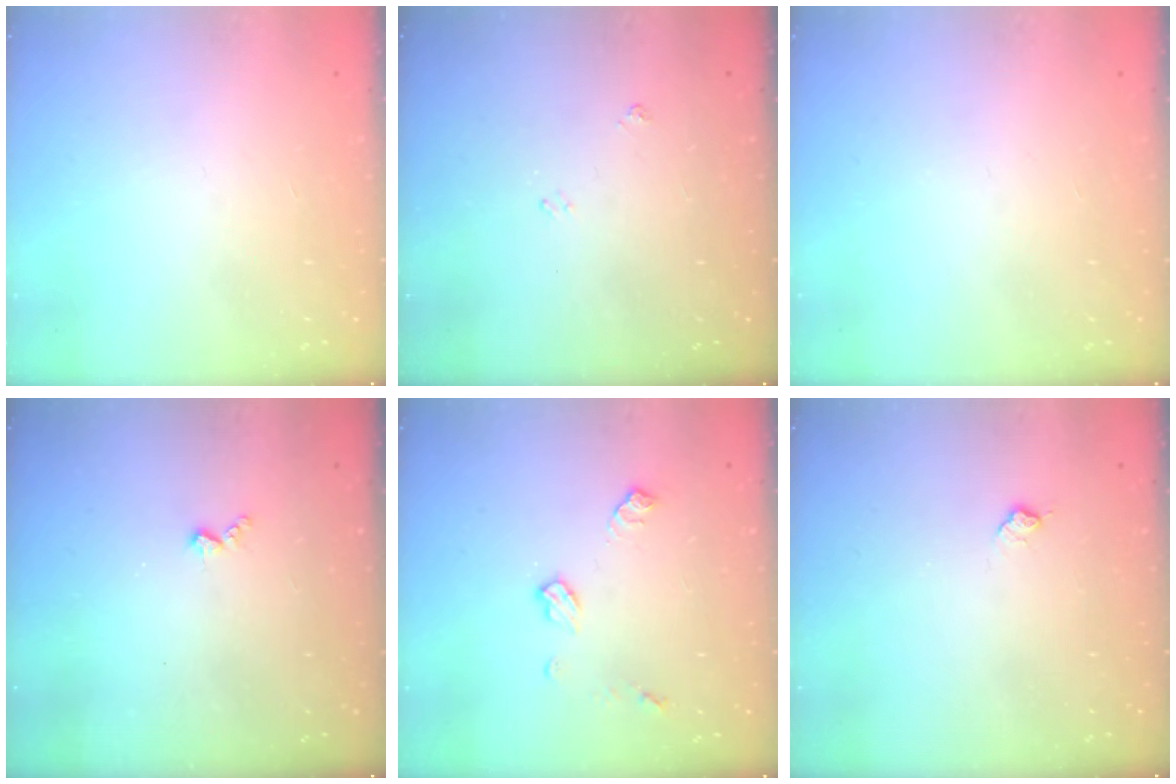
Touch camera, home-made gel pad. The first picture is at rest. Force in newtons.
{"total": 3.5, "press": 3.4, "slide": 0.5}
{"total": 0.0}
{"total": 3.7, "press": 3.6, "slide": 0.5}
{"total": 7.7, "press": 7.7, "slide": 0.3}
{"total": 5.7, "press": 5.7, "slide": 0.7}